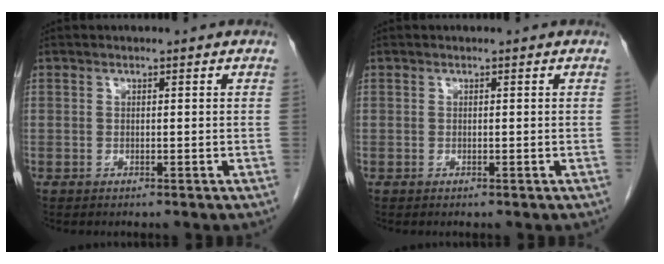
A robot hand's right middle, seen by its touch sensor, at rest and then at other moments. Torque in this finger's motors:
{"motor_torque": [0.20, -0.10, 0.02, 0.00]}